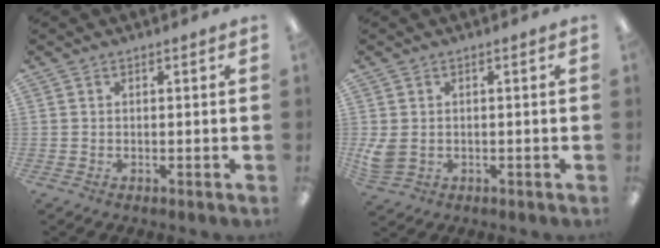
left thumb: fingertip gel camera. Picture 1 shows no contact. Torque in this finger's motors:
{"motor_torque": [-0.09, 0.12, 0.03, -0.08, 0.02]}